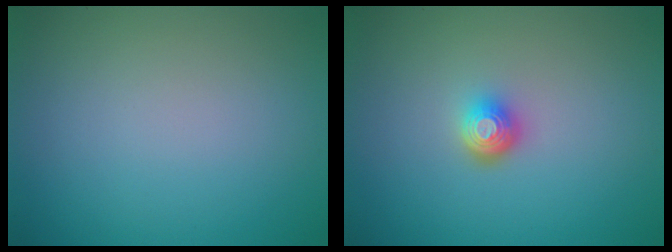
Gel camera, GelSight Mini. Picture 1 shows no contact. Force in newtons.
{"total": 2.0, "press": 1.5, "slide": 1.4}